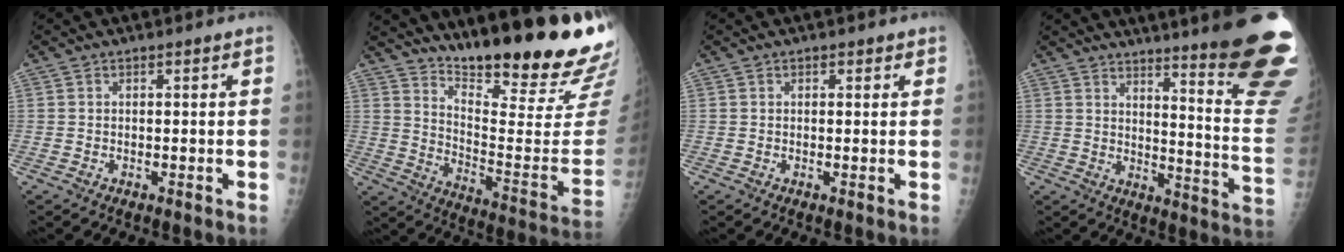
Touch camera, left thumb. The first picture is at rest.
{"total": 24.3, "force": [19.5, 3.2, 14.1], "torque": [-0.188, -0.158, 0.280]}
{"total": 1.1, "force": [0.6, 0.7, 0.5], "torque": [0.003, -0.001, 0.004]}
{"total": 23.9, "force": [18.5, 1.6, 15.1], "torque": [-0.163, -0.162, 0.227]}